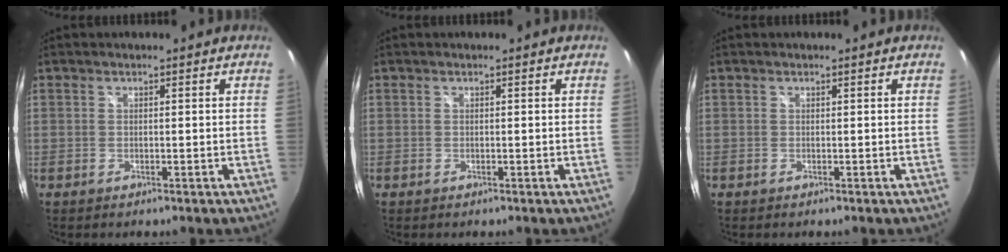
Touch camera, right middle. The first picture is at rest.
{"total": 0.0}
{"total": 0.0}